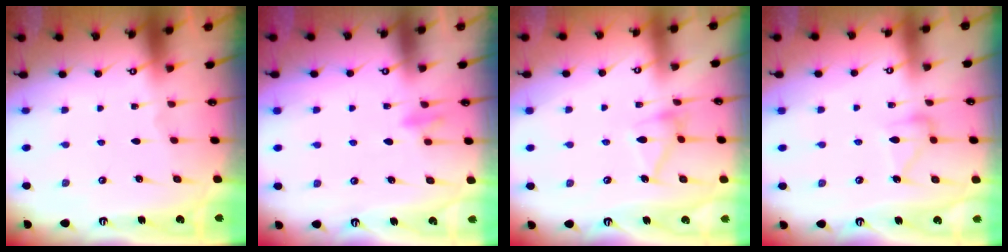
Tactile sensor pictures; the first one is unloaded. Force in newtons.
{"total": 7.2, "press": 7.2, "slide": 1.0}
{"total": 12.5, "press": 12.5, "slide": 0.3}
{"total": 10.3, "press": 10.3, "slide": 0.6}